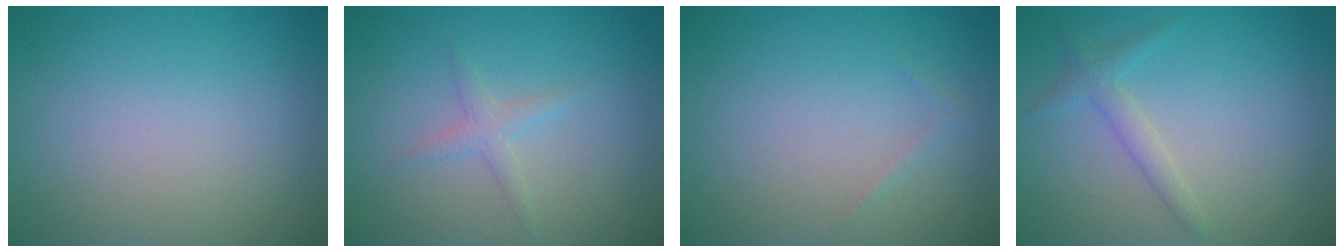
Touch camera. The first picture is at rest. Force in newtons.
{"total": 1.4, "press": 1.4, "slide": 0.1}
{"total": 0.5, "press": 0.5, "slide": 0.0}
{"total": 1.7, "press": 1.7, "slide": 0.1}